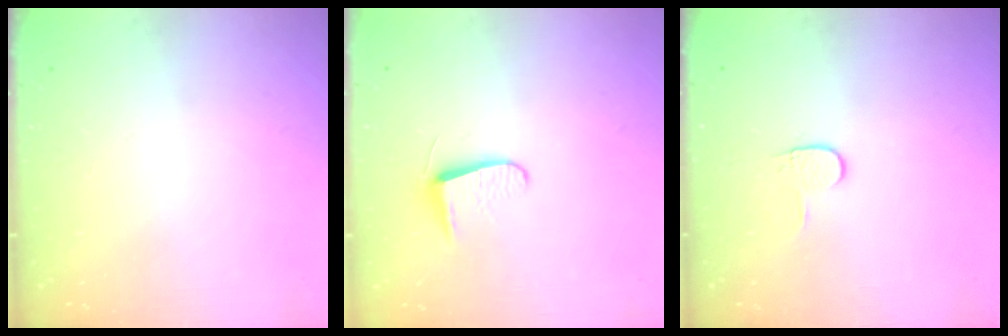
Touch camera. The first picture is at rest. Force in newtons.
{"total": 6.2, "press": 6.1, "slide": 0.7}
{"total": 3.9, "press": 3.8, "slide": 0.5}